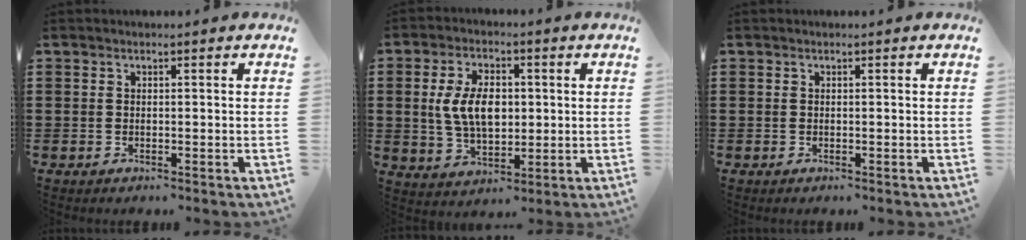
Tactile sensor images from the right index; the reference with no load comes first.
{"total": 8.0, "force": [0.8, 4.8, 6.4], "torque": [-0.142, 0.005, 0.006]}
{"total": 0.0}